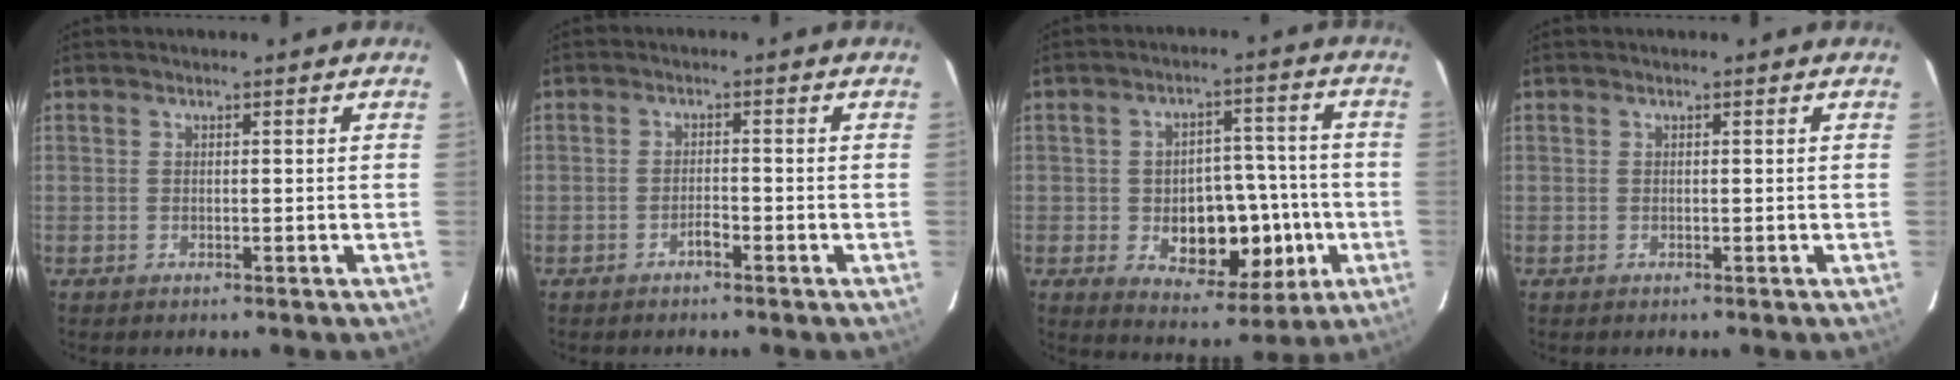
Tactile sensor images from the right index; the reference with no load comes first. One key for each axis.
{"total": 1.6, "fx": -1.1, "fy": 0.4, "fz": 1.0, "tx": -0.017, "ty": 0.003, "tz": -0.020}
{"total": 12.5, "fx": -2.7, "fy": 7.1, "fz": 9.8, "tx": -0.134, "ty": 0.020, "tz": -0.026}
{"total": 0.0}